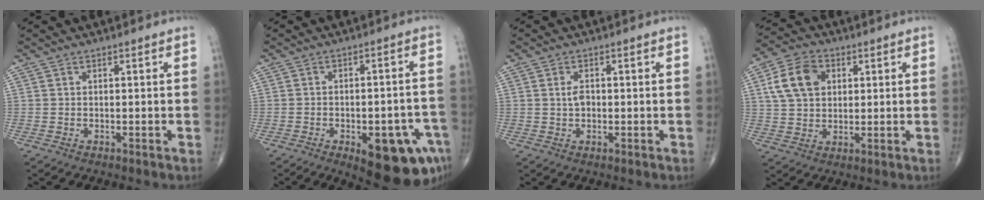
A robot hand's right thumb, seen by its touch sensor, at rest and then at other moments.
{"total": 15.1, "force": [-6.9, 6.0, 12.0], "torque": [-0.104, 0.032, -0.073]}
{"total": 2.2, "force": [0.1, 1.3, 1.7], "torque": [-0.031, 0.000, 0.002]}
{"total": 10.3, "force": [3.0, 7.3, 6.5], "torque": [-0.107, 0.006, 0.052]}